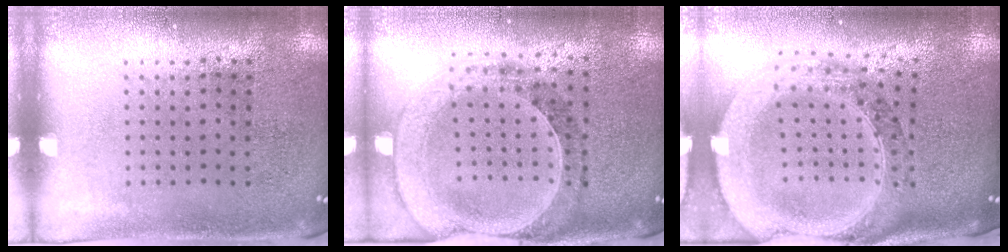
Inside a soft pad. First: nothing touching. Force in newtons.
{"total": 1.5, "press": 1.5, "slide": 0.4}
{"total": 3.5, "press": 2.8, "slide": 2.0}